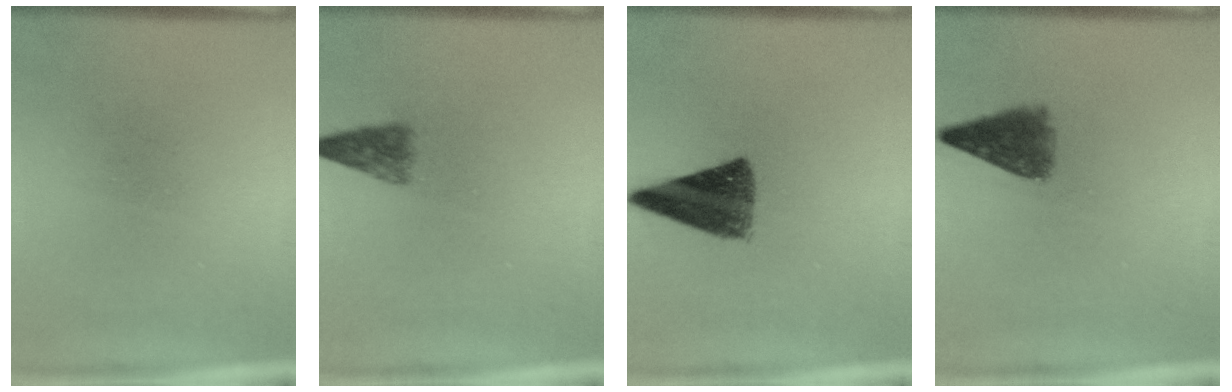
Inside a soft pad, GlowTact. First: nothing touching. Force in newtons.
{"total": 2.9}
{"total": 9.6}
{"total": 5.1}